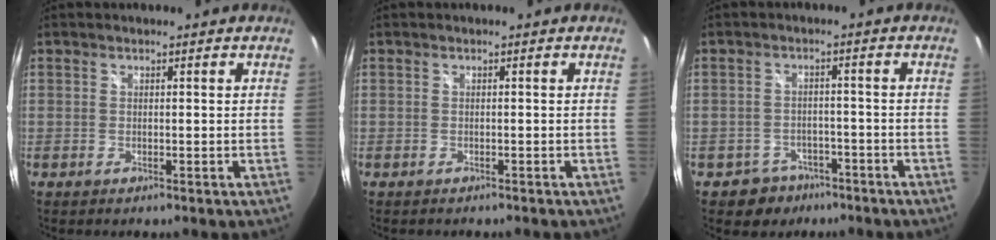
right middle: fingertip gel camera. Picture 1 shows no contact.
{"total": 0.7, "force": [-0.6, 0.2, 0.2], "torque": [-0.006, 0.000, -0.008]}
{"total": 5.3, "force": [-3.5, 3.9, 0.4], "torque": [-0.020, 0.021, -0.045]}